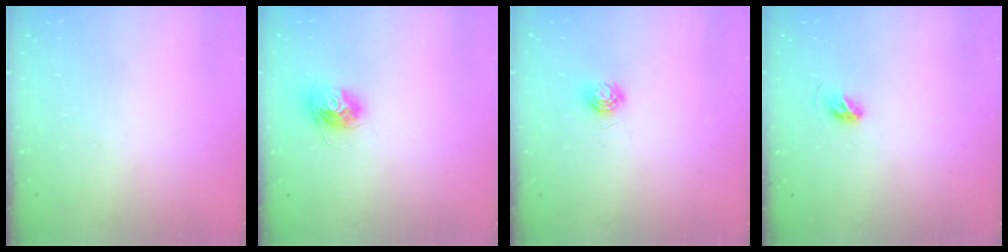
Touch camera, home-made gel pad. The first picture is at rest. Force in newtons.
{"total": 11.4, "press": 11.4, "slide": 1.0}
{"total": 5.6, "press": 5.6, "slide": 0.3}
{"total": 5.4, "press": 5.2, "slide": 1.2}